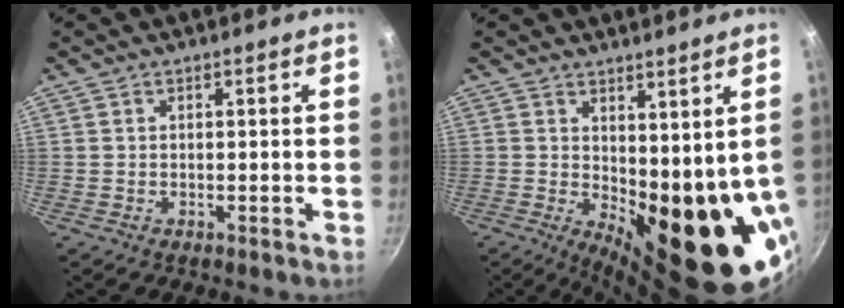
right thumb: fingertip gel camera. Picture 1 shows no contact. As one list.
[{"total": 16.6, "force": [0.2, 7.5, 14.8], "torque": [-0.153, -0.026, 0.029]}]